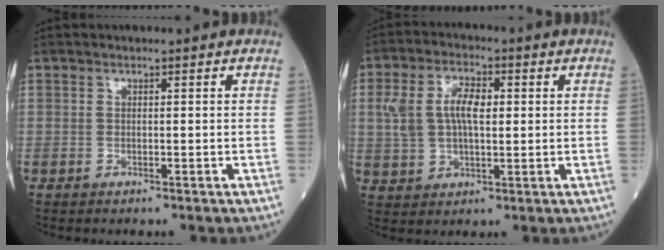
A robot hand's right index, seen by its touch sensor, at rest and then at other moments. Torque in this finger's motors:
{"motor_torque": [0.37, -0.05, 0.22, 0.07]}